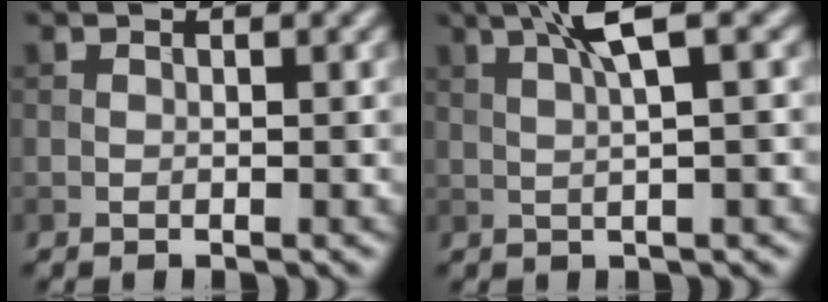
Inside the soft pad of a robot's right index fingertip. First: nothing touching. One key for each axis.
{"total": 4.0, "fx": 1.6, "fy": 0.5, "fz": 3.7, "tx": -0.066, "ty": 0.008, "tz": 0.027}